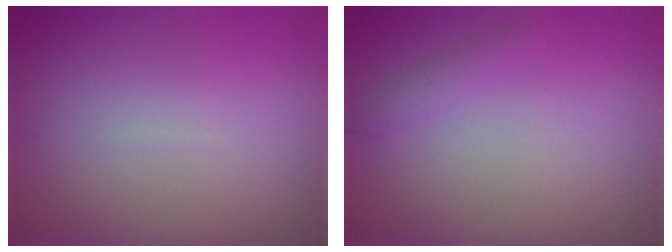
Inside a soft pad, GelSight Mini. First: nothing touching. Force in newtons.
{"total": 1.1, "press": 1.1, "slide": 0.1}